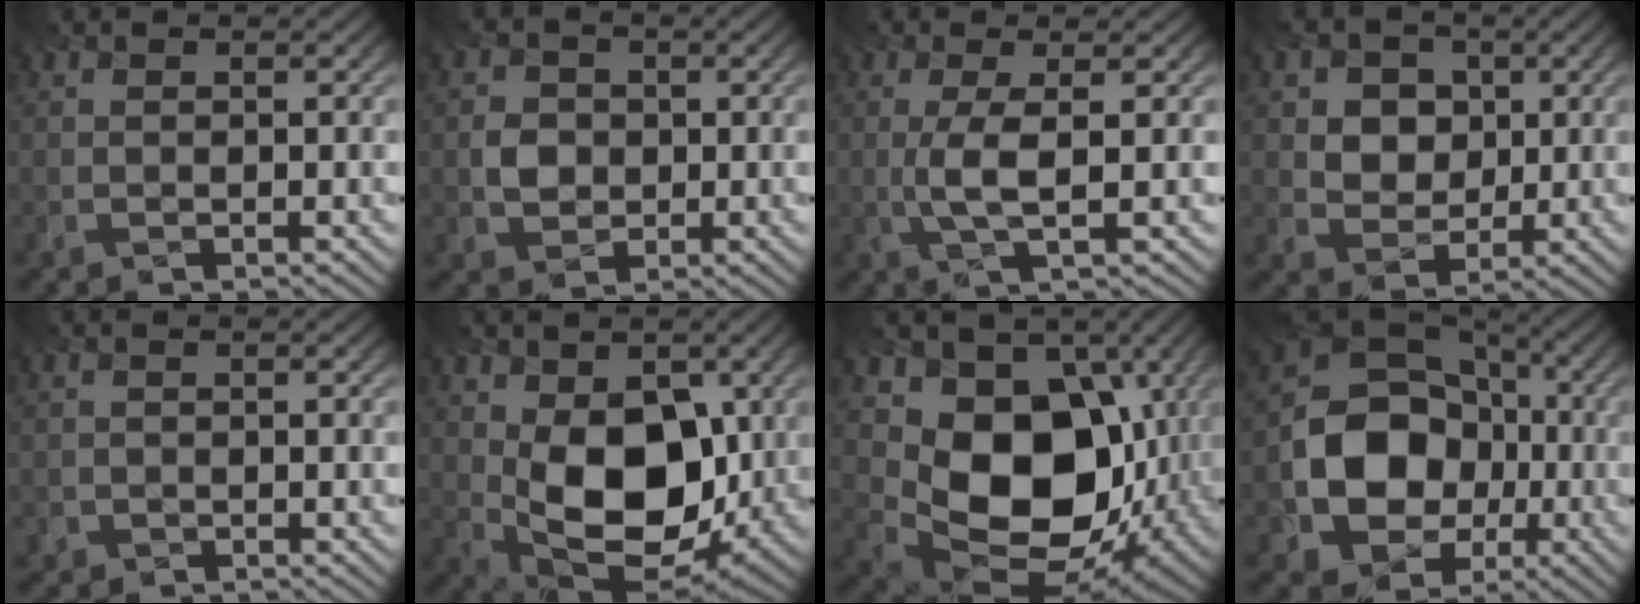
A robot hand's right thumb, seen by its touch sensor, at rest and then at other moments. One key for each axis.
{"total": 3.2, "fx": -1.0, "fy": 2.9, "fz": 0.8, "tx": -0.021, "ty": -0.004, "tz": -0.022}
{"total": 3.4, "fx": -0.8, "fy": 0.4, "fz": 3.3, "tx": -0.072, "ty": 0.003, "tz": -0.013}
{"total": 5.9, "fx": 1.1, "fy": 5.3, "fz": 2.5, "tx": -0.089, "ty": -0.009, "tz": 0.028}
{"total": 0.8, "fx": -0.5, "fy": 0.6, "fz": -0.4, "tx": 0.003, "ty": 0.003, "tz": -0.004}
{"total": 13.3, "fx": 0.0, "fy": 8.5, "fz": 10.2, "tx": -0.186, "ty": -0.020, "tz": 0.007}
{"total": 16.2, "fx": -0.3, "fy": 12.0, "fz": 10.9, "tx": -0.193, "ty": -0.042, "tz": 0.012}
{"total": 13.2, "fx": -3.6, "fy": 10.7, "fz": 6.8, "tx": -0.130, "ty": -0.022, "tz": -0.074}